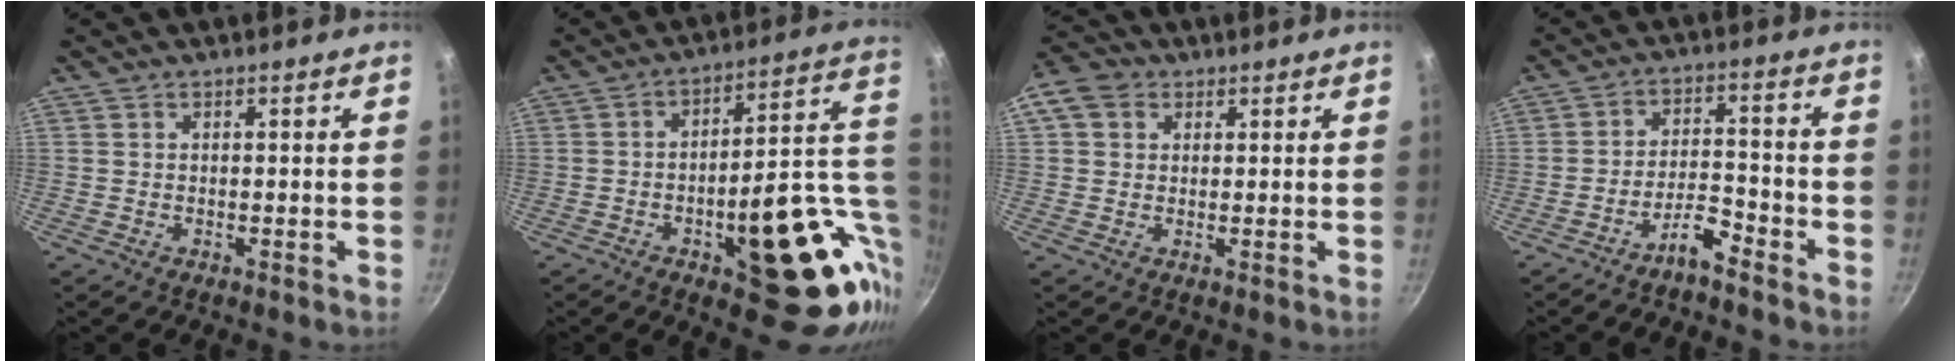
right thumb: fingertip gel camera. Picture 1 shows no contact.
{"total": 24.7, "force": [-4.3, 10.8, 21.8], "torque": [-0.235, 0.011, -0.040]}
{"total": 7.4, "force": [2.4, 6.0, 3.6], "torque": [-0.060, 0.012, 0.032]}
{"total": 5.4, "force": [-4.3, 1.4, 2.9], "torque": [-0.050, 0.042, -0.076]}